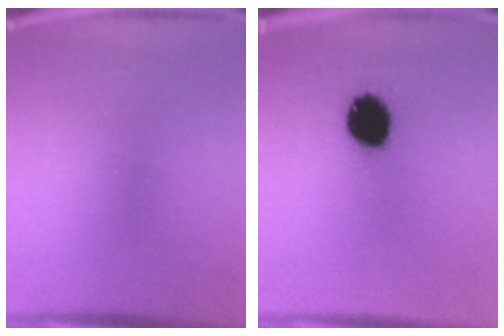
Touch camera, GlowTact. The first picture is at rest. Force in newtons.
{"total": 12.1}